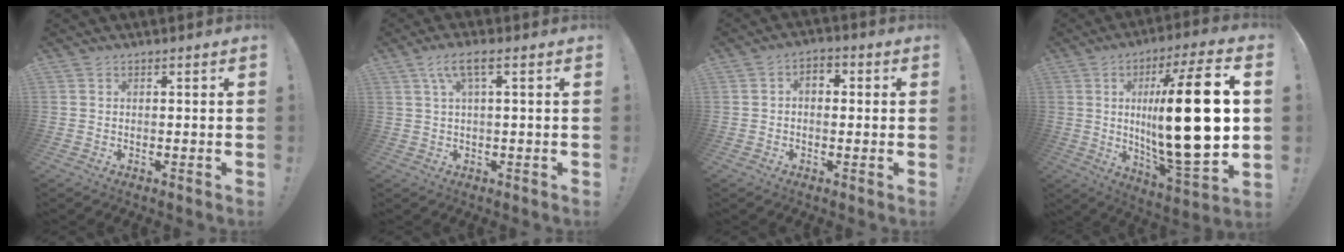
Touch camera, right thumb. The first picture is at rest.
{"total": 5.6, "force": [1.8, 1.1, 5.2], "torque": [-0.097, 0.001, 0.029]}
{"total": 3.4, "force": [-0.1, 2.5, 2.3], "torque": [-0.025, 0.000, -0.006]}
{"total": 27.5, "force": [2.3, 7.2, 26.4], "torque": [-0.440, -0.023, 0.027]}